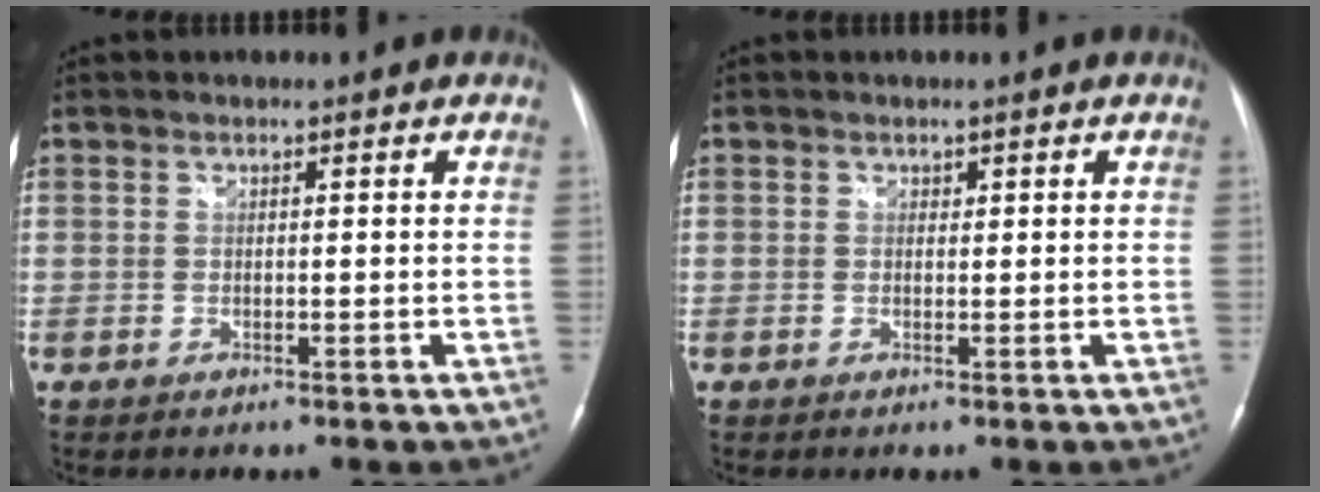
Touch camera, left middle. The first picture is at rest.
{"total": 0.5, "force": [0.3, 0.4, 0.1], "torque": [0.004, -0.001, 0.003]}